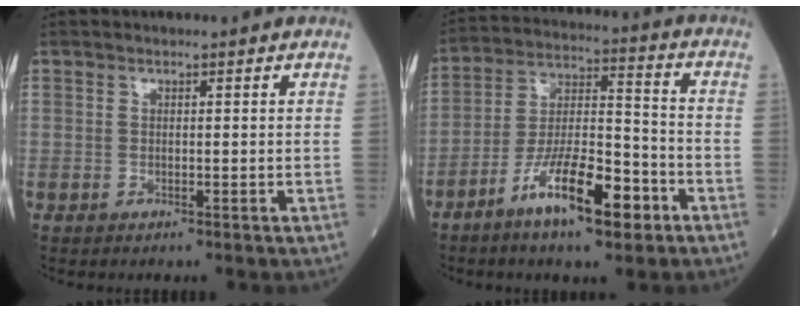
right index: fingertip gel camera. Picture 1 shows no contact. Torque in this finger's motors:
{"motor_torque": [1.31, -0.83, 0.27, 0.06]}